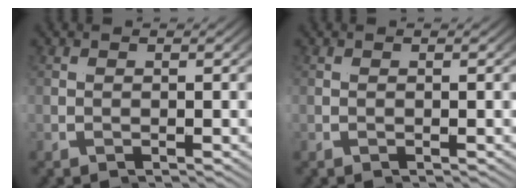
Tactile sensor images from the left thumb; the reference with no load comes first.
{"total": 0.0}